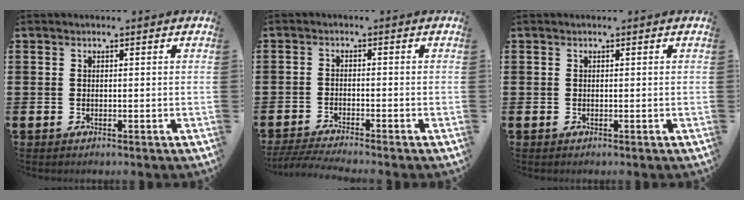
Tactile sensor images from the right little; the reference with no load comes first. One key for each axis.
{"total": 1.9, "fx": -1.7, "fy": -0.1, "fz": 0.8, "tx": -0.011, "ty": 0.002, "tz": -0.033}
{"total": 0.0}